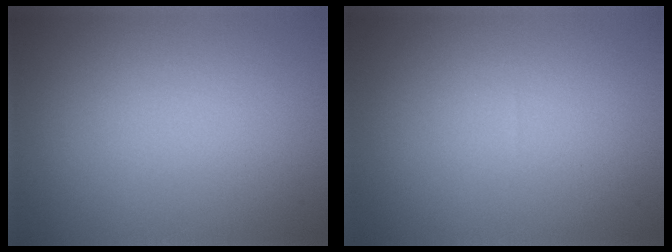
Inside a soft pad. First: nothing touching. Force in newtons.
{"total": 0.0}